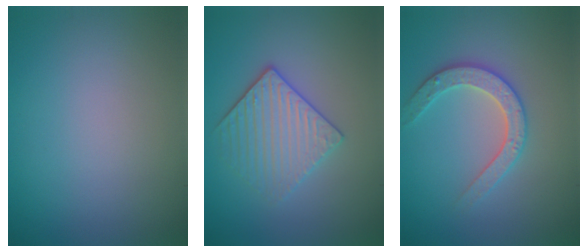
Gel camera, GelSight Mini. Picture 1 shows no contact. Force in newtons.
{"total": 3.4, "press": 3.2, "slide": 1.2}
{"total": 3.0, "press": 2.9, "slide": 0.5}